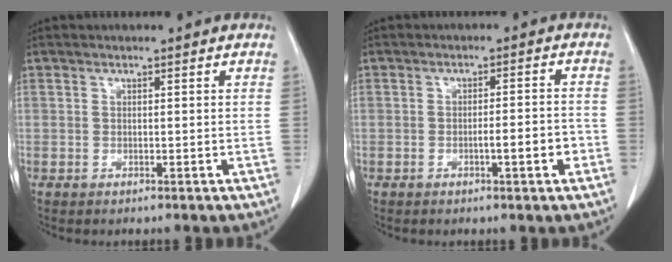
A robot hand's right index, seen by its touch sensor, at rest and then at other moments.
{"total": 4.6, "force": [-1.8, 0.3, 4.3], "torque": [-0.061, 0.004, -0.027]}